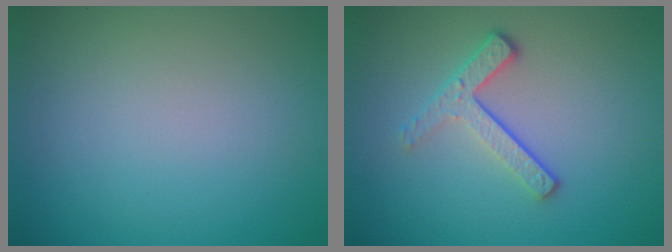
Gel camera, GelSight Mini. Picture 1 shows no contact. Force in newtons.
{"total": 3.3, "press": 2.3, "slide": 2.3}